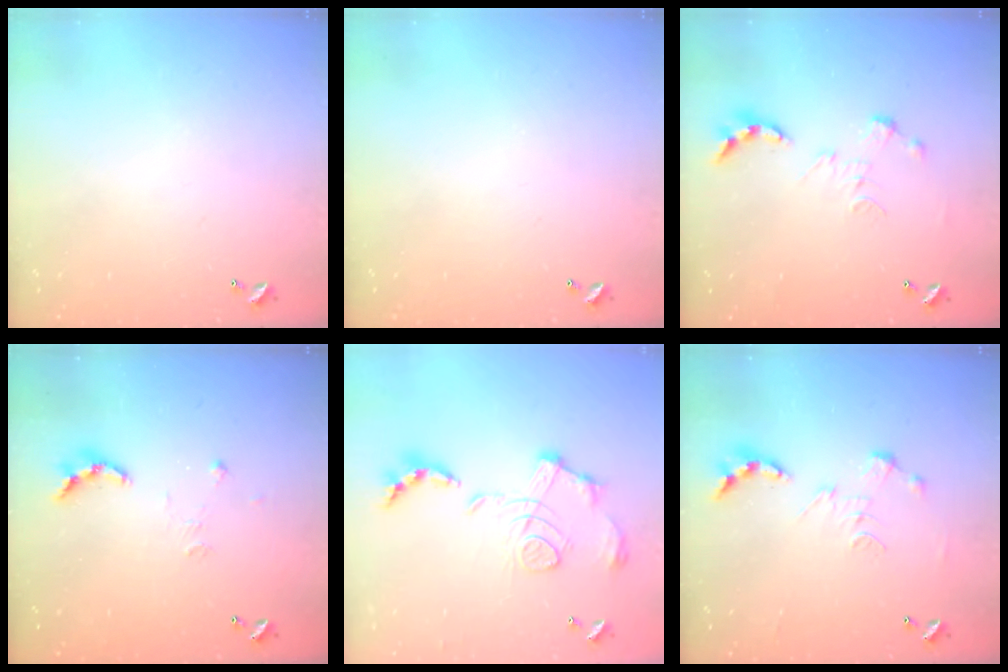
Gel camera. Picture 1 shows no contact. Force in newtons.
{"total": 0.0}
{"total": 0.0}
{"total": 7.7, "press": 7.6, "slide": 0.6}
{"total": 1.7, "press": 1.1, "slide": 1.3}
{"total": 0.0}